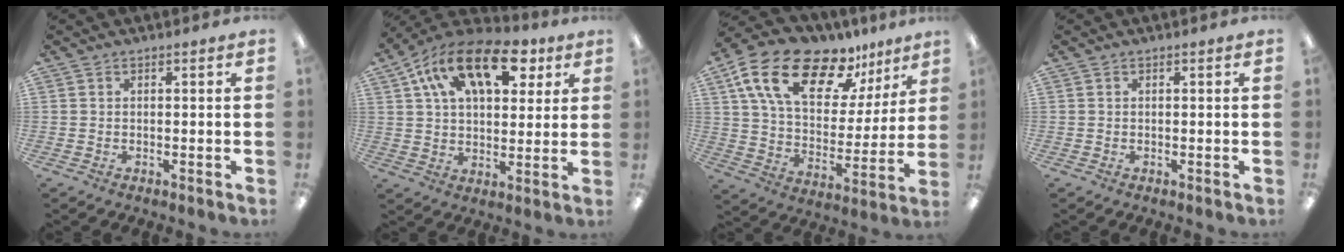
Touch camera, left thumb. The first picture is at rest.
{"total": 19.1, "force": [9.6, 10.1, 13.0], "torque": [-0.209, -0.026, 0.163]}
{"total": 20.7, "force": [13.8, 10.4, 11.4], "torque": [-0.200, -0.081, 0.245]}
{"total": 0.0}